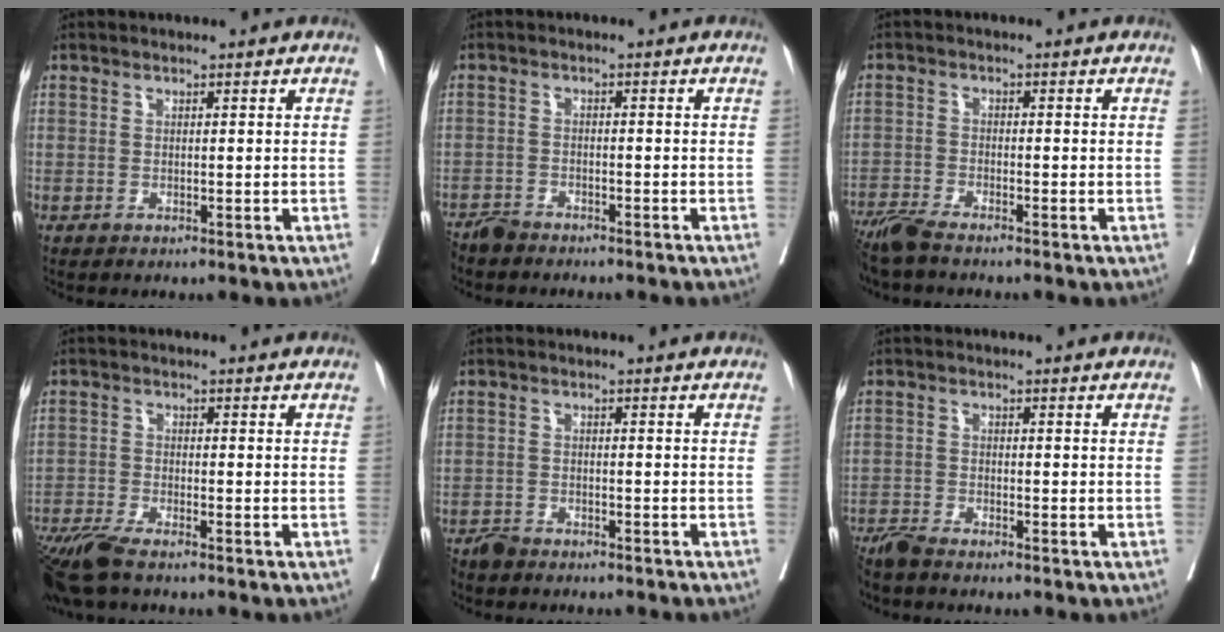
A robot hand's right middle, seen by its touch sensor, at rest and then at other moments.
{"total": 3.7, "force": [-3.5, 0.7, 0.8], "torque": [-0.012, -0.008, -0.058]}
{"total": 4.7, "force": [-4.1, 0.2, 2.3], "torque": [-0.045, -0.015, -0.081]}
{"total": 7.5, "force": [-6.1, 0.8, 4.3], "torque": [-0.079, -0.019, -0.113]}
{"total": 4.4, "force": [-4.2, 0.8, 1.0], "torque": [-0.012, -0.008, -0.067]}
{"total": 3.6, "force": [-3.4, -0.1, 1.3], "torque": [-0.021, -0.013, -0.065]}